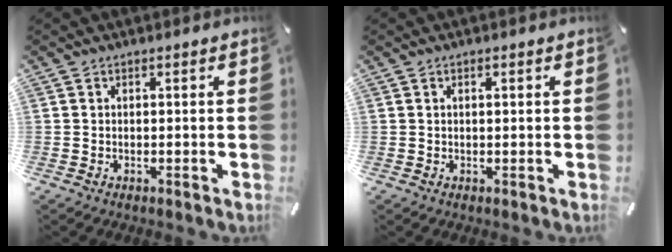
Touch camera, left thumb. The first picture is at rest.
{"total": 0.8, "force": [0.2, 0.3, 0.7], "torque": [-0.014, 0.003, 0.002]}